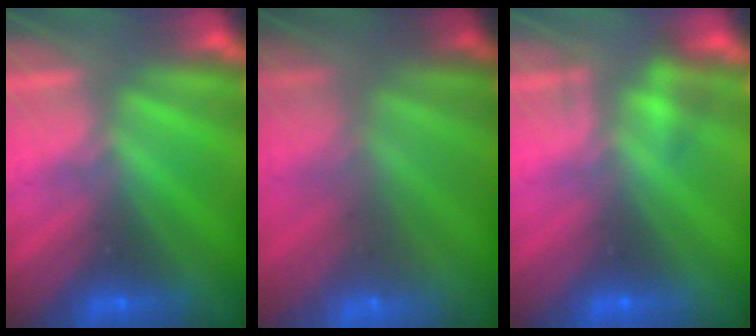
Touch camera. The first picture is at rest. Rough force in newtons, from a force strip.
{"total": 7.2}
{"total": 2.1}